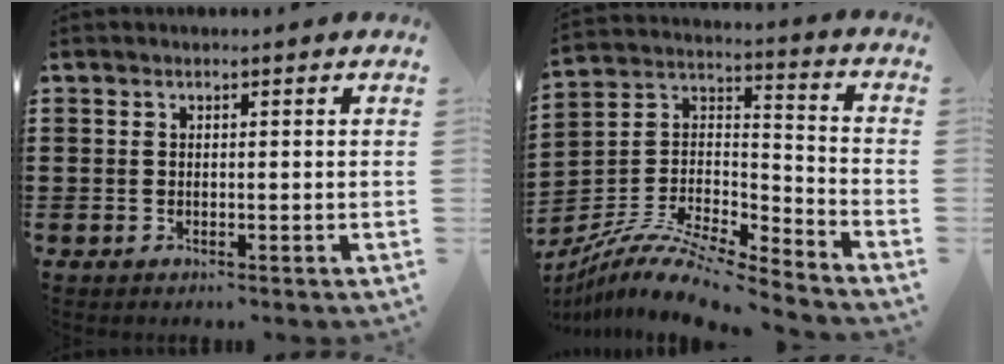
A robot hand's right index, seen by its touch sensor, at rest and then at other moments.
{"total": 10.2, "force": [-8.6, 2.2, 5.0], "torque": [-0.108, 0.013, -0.172]}